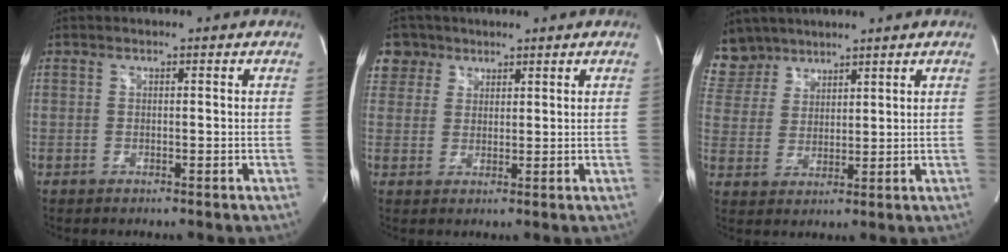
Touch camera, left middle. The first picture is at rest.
{"total": 5.2, "force": [3.2, 4.1, 0.1], "torque": [0.002, 0.012, 0.064]}
{"total": 7.9, "force": [6.8, 4.0, 0.0], "torque": [-0.004, 0.010, 0.145]}